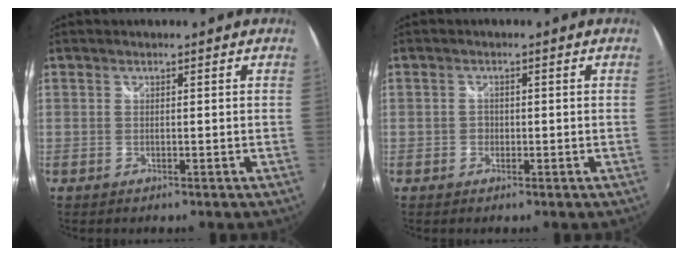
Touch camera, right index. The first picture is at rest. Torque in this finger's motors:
{"motor_torque": [-0.11, -0.07, 0.05, -0.01]}